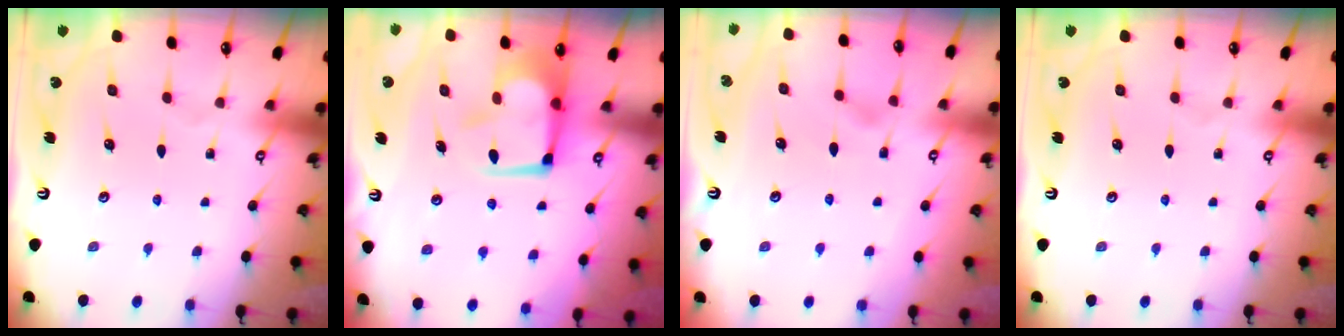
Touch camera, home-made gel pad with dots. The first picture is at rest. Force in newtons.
{"total": 3.3, "press": 3.2, "slide": 0.8}
{"total": 1.1, "press": 0.6, "slide": 0.9}
{"total": 0.0}